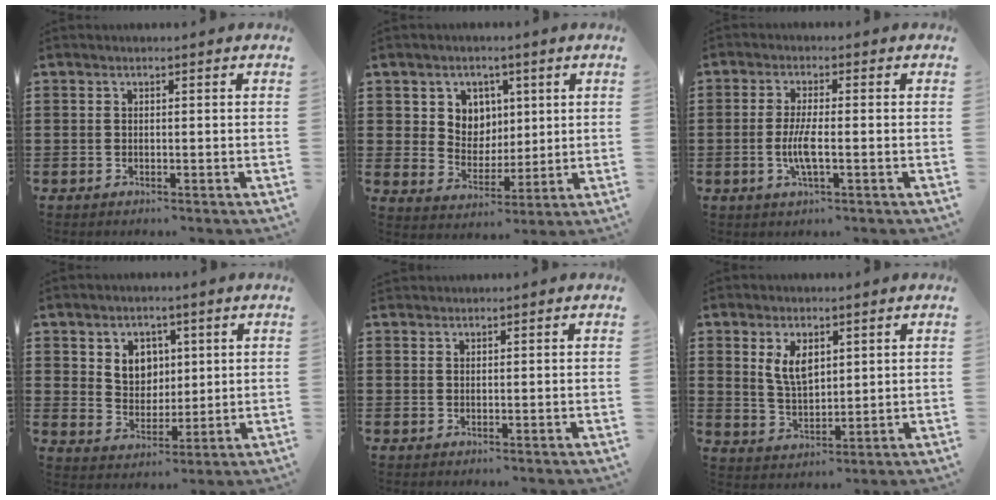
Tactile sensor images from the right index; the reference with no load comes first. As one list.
[{"total": 5.6, "force": [2.4, 5.0, 0.7], "torque": [-0.037, 0.003, 0.043]}, {"total": 4.6, "force": [-1.0, 0.9, 4.4], "torque": [-0.098, -0.006, -0.025]}, {"total": 5.3, "force": [2.3, 4.5, 1.7], "torque": [-0.040, 0.006, 0.038]}, {"total": 0.8, "force": [0.8, 0.2, -0.1], "torque": [0.001, 0.001, 0.016]}, {"total": 5.2, "force": [2.4, 2.6, 3.8], "torque": [-0.074, 0.001, 0.041]}]